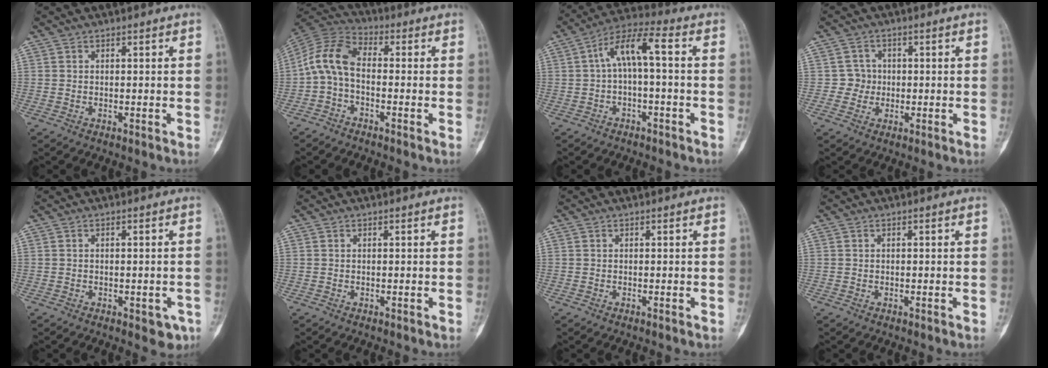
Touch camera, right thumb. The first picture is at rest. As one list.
[{"total": 8.3, "force": [-1.2, 4.8, 6.6], "torque": [-0.130, 0.027, -0.041]}, {"total": 8.3, "force": [0.3, 2.5, 7.9], "torque": [-0.151, 0.048, -0.001]}, {"total": 3.1, "force": [-0.2, 3.1, 0.0], "torque": [0.025, 0.010, -0.009]}, {"total": 3.5, "force": [-1.6, 1.9, 2.5], "torque": [-0.012, 0.005, -0.014]}, {"total": 0.0}, {"total": 0.0}, {"total": 0.0}]